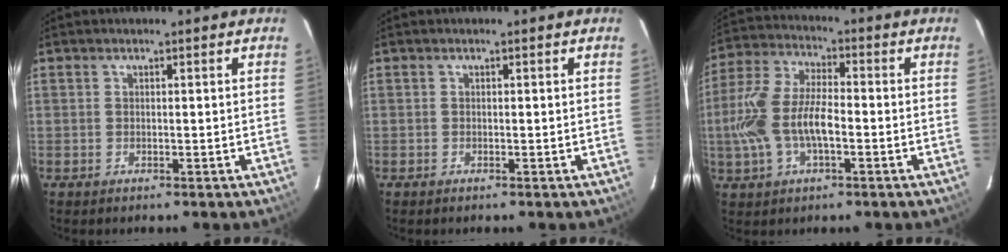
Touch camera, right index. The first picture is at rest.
{"total": 0.0}
{"total": 12.9, "force": [-2.6, 6.0, 11.1], "torque": [-0.241, 0.008, -0.050]}